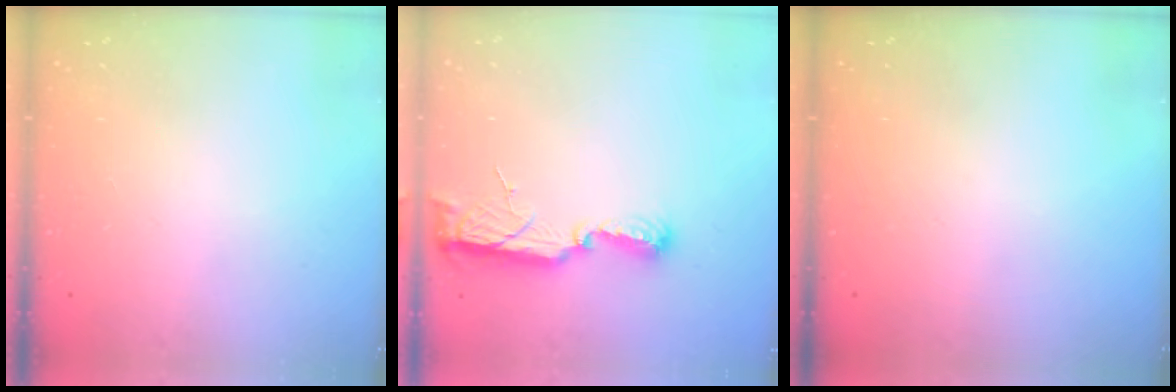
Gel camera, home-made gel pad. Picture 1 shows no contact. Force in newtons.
{"total": 10.6, "press": 9.3, "slide": 5.2}
{"total": 0.0}